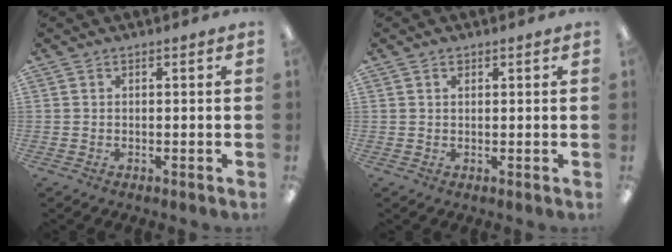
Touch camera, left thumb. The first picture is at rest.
{"total": 0.9, "force": [0.6, 0.5, 0.5], "torque": [-0.011, 0.001, 0.011]}